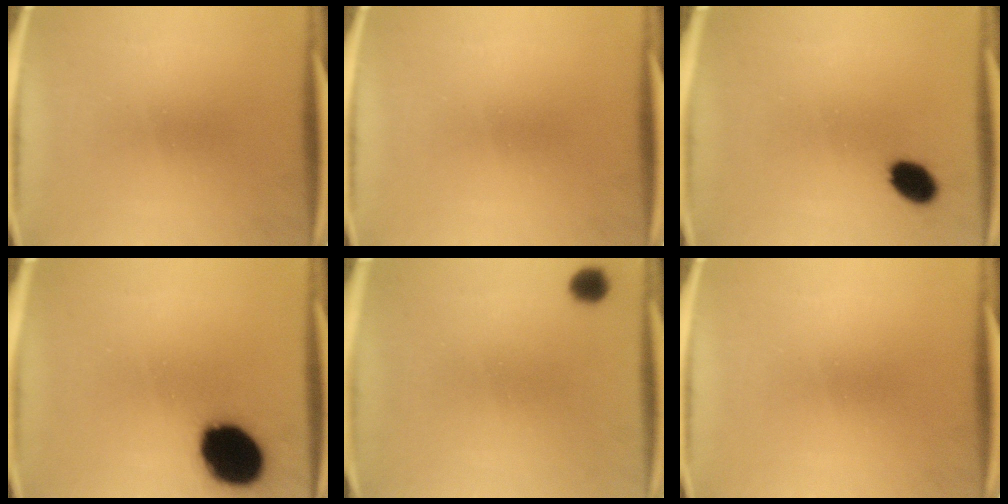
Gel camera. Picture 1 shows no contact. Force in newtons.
{"total": 0.0}
{"total": 5.5}
{"total": 16.9}
{"total": 3.6}
{"total": 0.0}